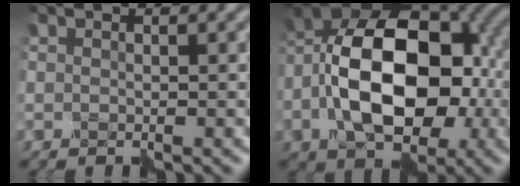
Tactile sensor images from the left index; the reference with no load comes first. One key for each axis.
{"total": 12.9, "fx": -1.9, "fy": 8.0, "fz": 10.0, "tx": -0.158, "ty": 0.004, "tz": -0.042}